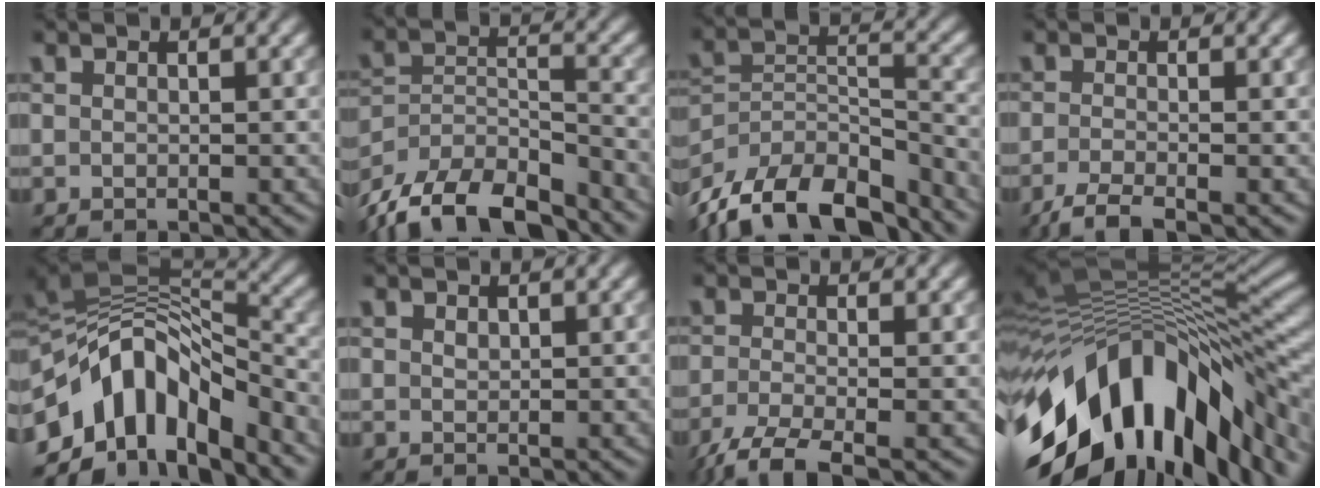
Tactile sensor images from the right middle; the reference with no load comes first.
{"total": 12.8, "force": [-10.9, 4.5, 5.0], "torque": [-0.089, -0.008, -0.170]}
{"total": 14.2, "force": [-11.5, 5.9, 5.9], "torque": [-0.104, 0.004, -0.178]}
{"total": 2.8, "force": [-2.0, 0.4, 1.9], "torque": [-0.035, -0.009, -0.050]}
{"total": 11.6, "force": [-5.1, 6.4, 8.2], "torque": [-0.130, 0.016, -0.096]}
{"total": 0.5, "force": [0.3, 0.3, 0.2], "torque": [-0.004, 0.000, 0.007]}
{"total": 4.1, "force": [-2.8, 0.8, 2.8], "torque": [-0.053, -0.012, -0.065]}
{"total": 16.3, "force": [-6.8, 8.2, 12.2], "torque": [-0.212, 0.000, -0.114]}